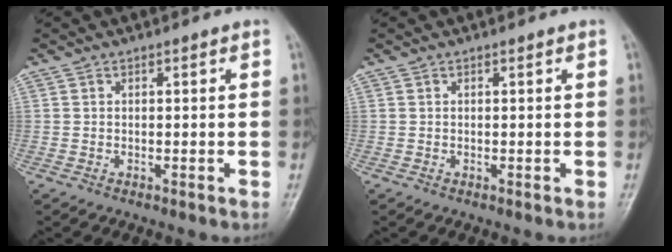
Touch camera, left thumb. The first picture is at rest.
{"total": 0.0}